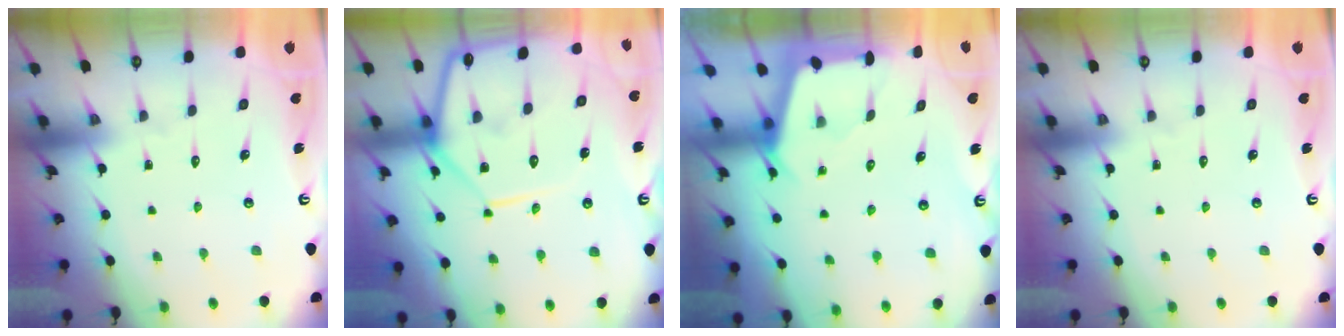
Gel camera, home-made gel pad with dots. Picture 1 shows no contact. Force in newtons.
{"total": 14.1, "press": 14.0, "slide": 1.2}
{"total": 2.5, "press": 2.5, "slide": 0.3}
{"total": 0.0}